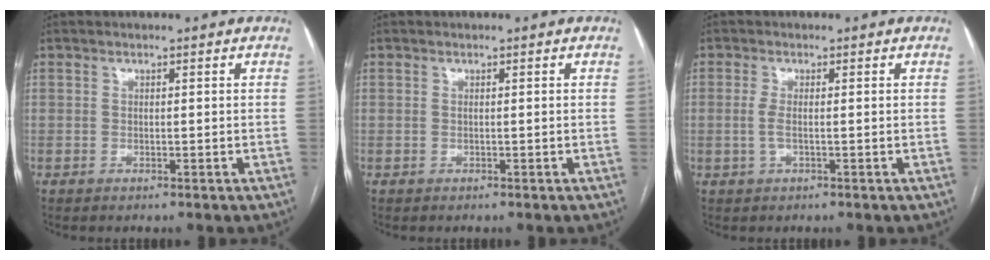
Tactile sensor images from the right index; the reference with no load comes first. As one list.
[{"total": 0.0}, {"total": 2.1, "force": [-0.3, 0.4, 2.0], "torque": [-0.049, -0.002, -0.008]}]